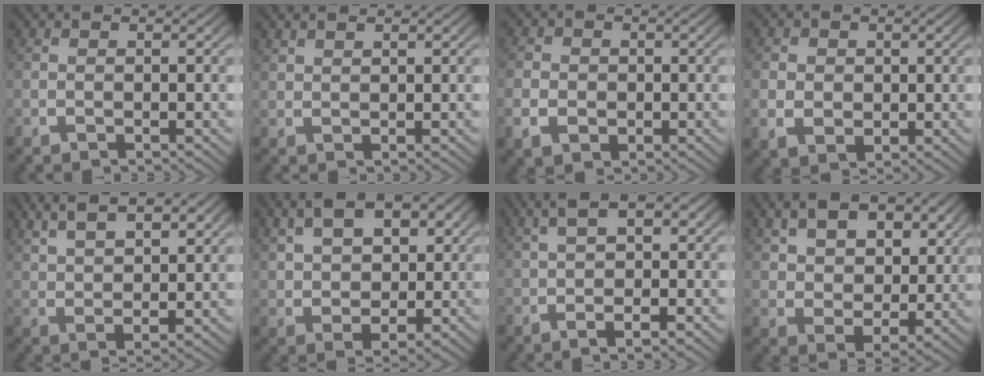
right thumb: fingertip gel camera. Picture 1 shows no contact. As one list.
[{"total": 1.3, "force": [1.3, 0.0, 0.2], "torque": [-0.001, 0.003, 0.029]}, {"total": 3.5, "force": [-0.6, 3.0, 1.6], "torque": [-0.035, -0.010, -0.005]}, {"total": 4.0, "force": [0.2, 3.4, 2.1], "torque": [-0.046, -0.018, 0.015]}, {"total": 6.4, "force": [4.5, 2.1, 4.0], "torque": [-0.057, 0.014, 0.084]}, {"total": 7.1, "force": [2.7, 4.2, 5.0], "torque": [-0.075, 0.005, 0.052]}, {"total": 5.5, "force": [1.5, 1.9, 4.9], "torque": [-0.076, 0.022, 0.014]}, {"total": 7.1, "force": [3.0, 4.4, 4.7], "torque": [-0.075, -0.009, 0.058]}]